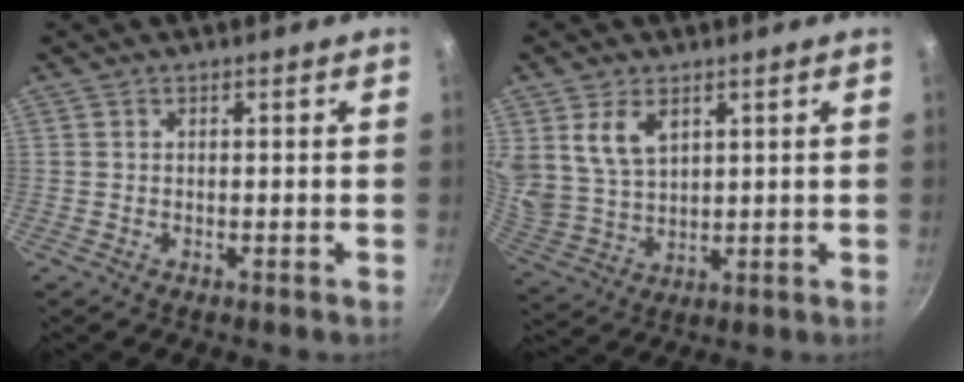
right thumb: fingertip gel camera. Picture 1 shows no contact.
{"total": 9.1, "force": [4.0, 6.0, 5.6], "torque": [-0.092, -0.026, 0.091]}